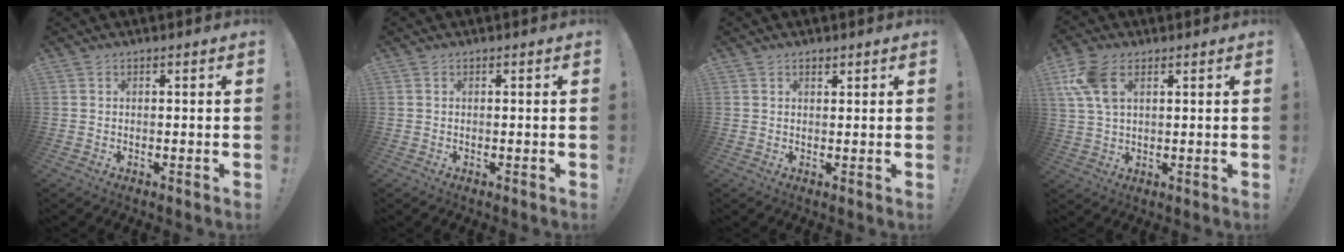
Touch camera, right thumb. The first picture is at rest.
{"total": 0.0}
{"total": 1.2, "force": [0.9, 0.6, 0.5], "torque": [-0.007, -0.002, 0.018]}
{"total": 9.9, "force": [4.1, 5.2, 7.3], "torque": [-0.144, -0.010, 0.077]}